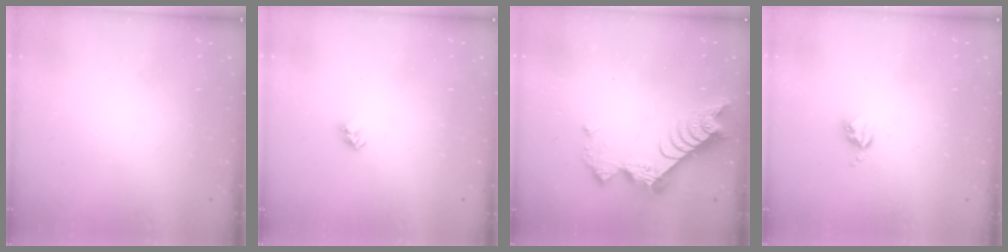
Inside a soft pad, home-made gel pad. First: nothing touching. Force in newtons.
{"total": 2.4, "press": 2.4, "slide": 0.2}
{"total": 9.9, "press": 9.9, "slide": 0.8}
{"total": 3.9, "press": 3.9, "slide": 0.5}